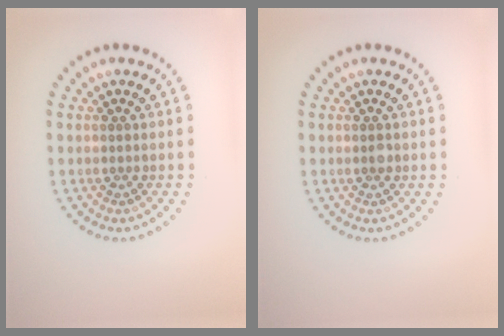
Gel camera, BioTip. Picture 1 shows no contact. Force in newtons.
{"total": 1.0, "press": 1.0, "slide": 0.2}